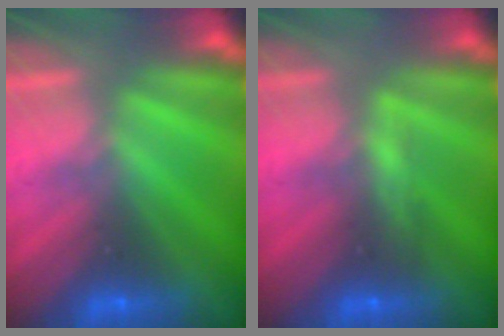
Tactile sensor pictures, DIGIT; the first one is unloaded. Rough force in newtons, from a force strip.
{"total": 3.4}